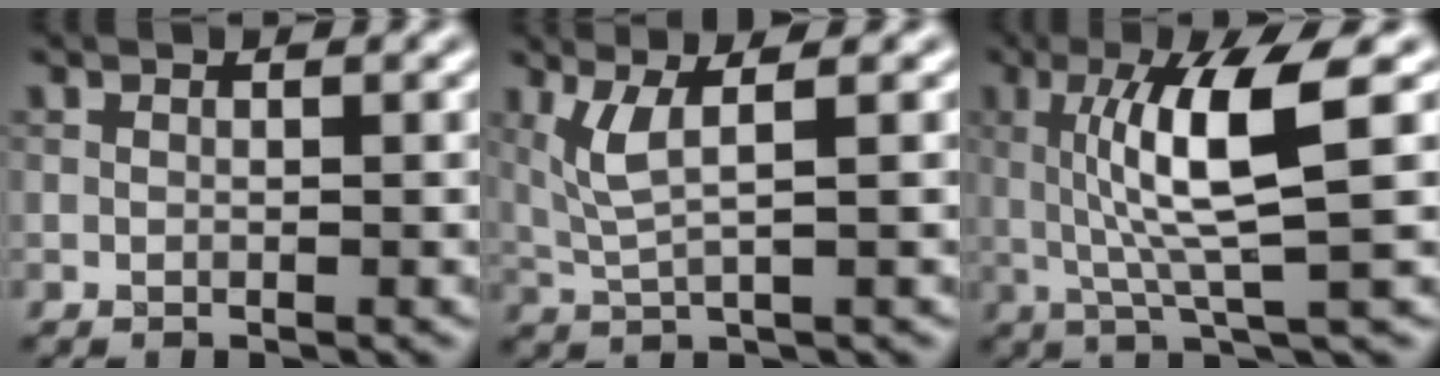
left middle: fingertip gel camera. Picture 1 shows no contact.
{"total": 3.3, "force": [1.4, 0.6, 2.9], "torque": [-0.068, -0.003, 0.033]}
{"total": 7.0, "force": [1.2, 0.9, 6.9], "torque": [-0.133, 0.007, 0.024]}